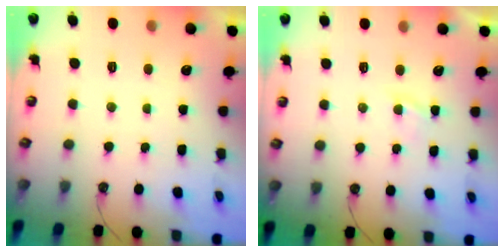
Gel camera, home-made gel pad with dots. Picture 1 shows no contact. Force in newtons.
{"total": 0.9, "press": 0.9, "slide": 0.1}